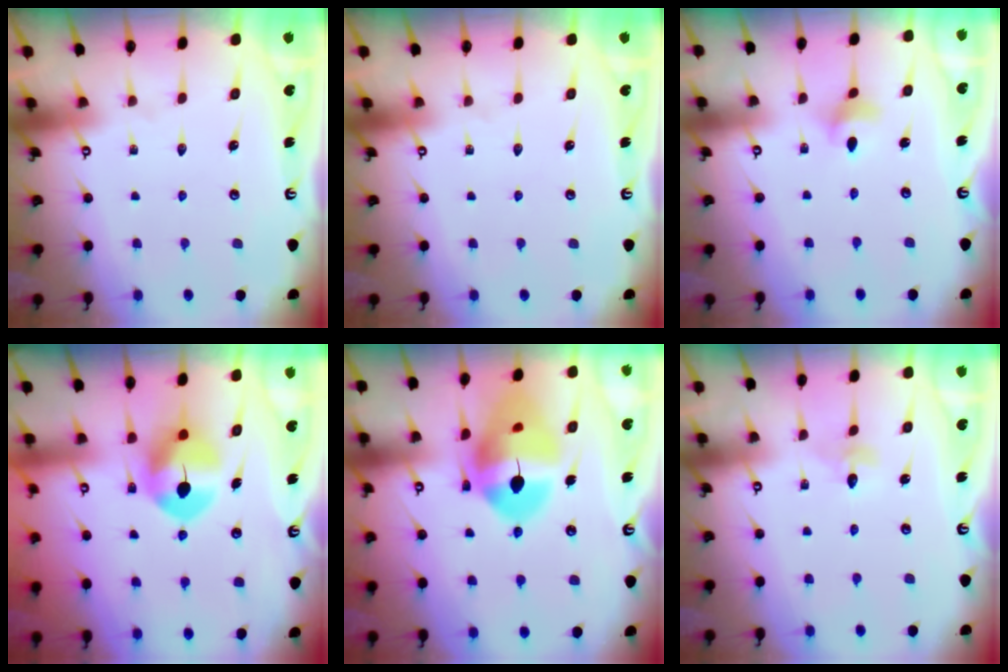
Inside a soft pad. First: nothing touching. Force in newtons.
{"total": 0.0}
{"total": 2.8, "press": 2.8, "slide": 0.3}
{"total": 8.4, "press": 8.3, "slide": 1.3}
{"total": 18.3, "press": 18.1, "slide": 2.0}
{"total": 2.8, "press": 2.7, "slide": 0.3}